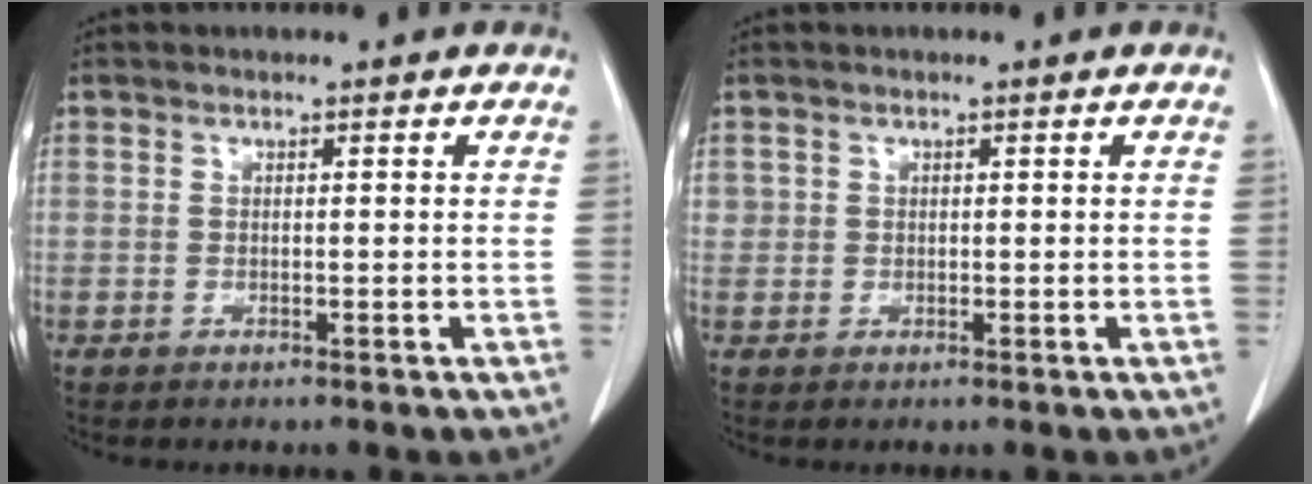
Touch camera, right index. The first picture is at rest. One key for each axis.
{"total": 1.1, "fx": 0.3, "fy": 1.0, "fz": 0.1, "tx": 0.012, "ty": 0.002, "tz": 0.002}